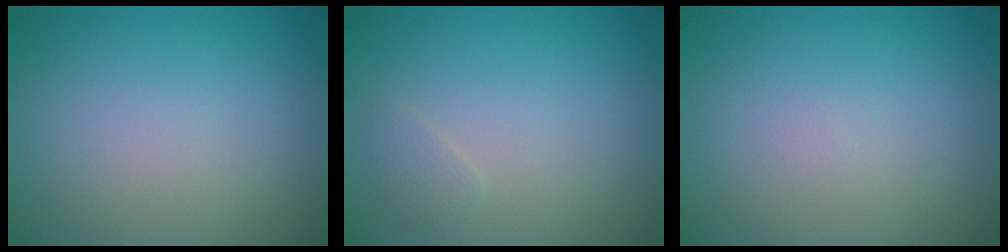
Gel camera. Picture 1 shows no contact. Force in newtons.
{"total": 0.9, "press": 0.9, "slide": 0.0}
{"total": 0.0}